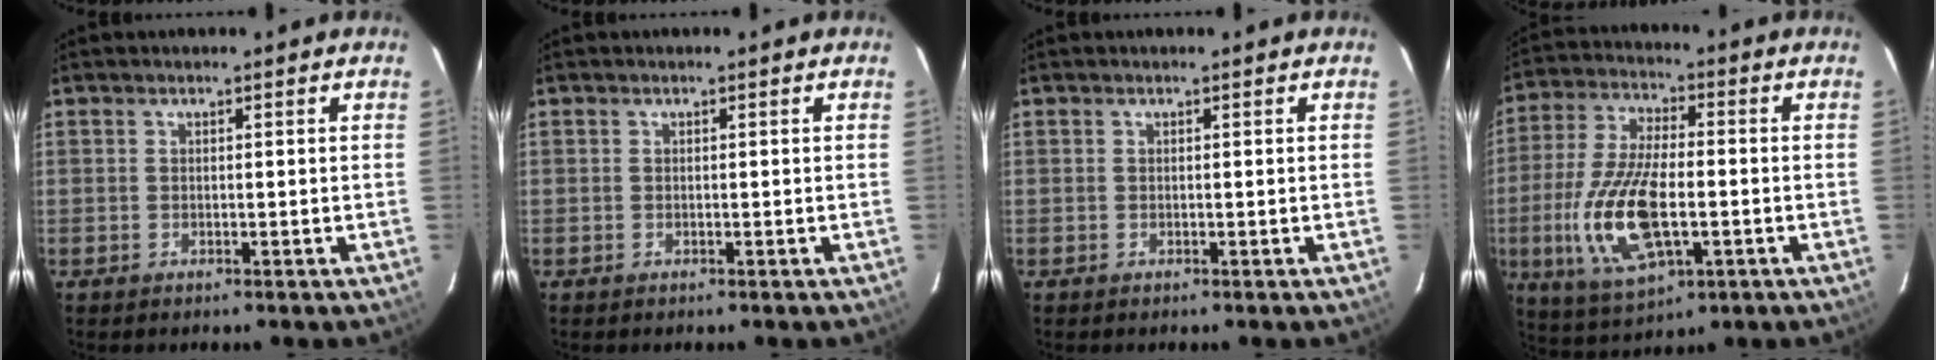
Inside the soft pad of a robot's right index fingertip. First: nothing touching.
{"total": 0.0}
{"total": 0.0}
{"total": 16.7, "force": [-3.9, 6.9, 14.7], "torque": [-0.314, -0.011, -0.068]}